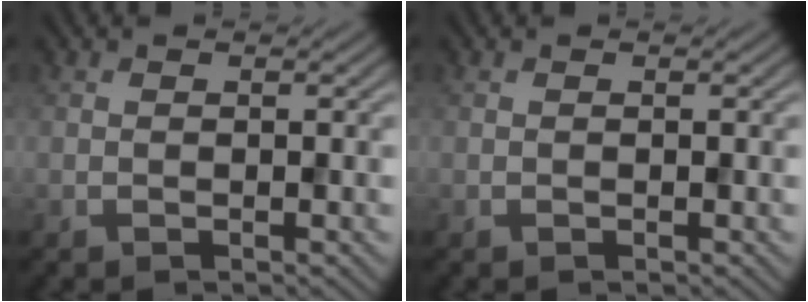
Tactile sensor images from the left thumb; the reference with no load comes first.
{"total": 0.0}